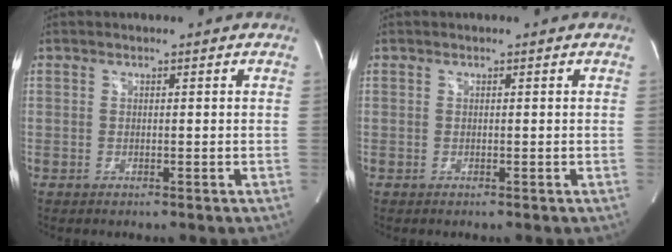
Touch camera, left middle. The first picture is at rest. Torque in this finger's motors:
{"motor_torque": [0.12, -0.09, 0.04, -0.01]}